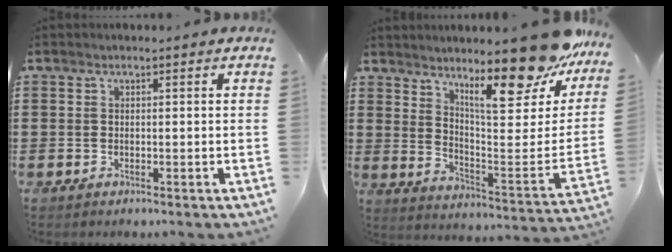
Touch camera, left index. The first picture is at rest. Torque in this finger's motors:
{"motor_torque": [1.37, -0.77, 1.05, 0.21]}